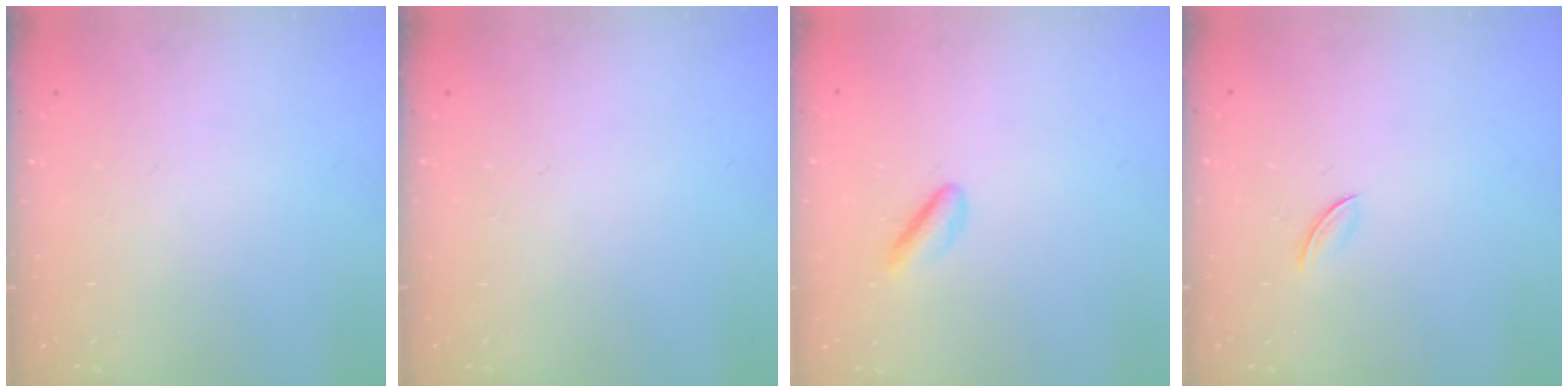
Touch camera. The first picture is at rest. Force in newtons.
{"total": 0.0}
{"total": 2.9, "press": 2.8, "slide": 0.8}
{"total": 2.8, "press": 2.7, "slide": 0.8}